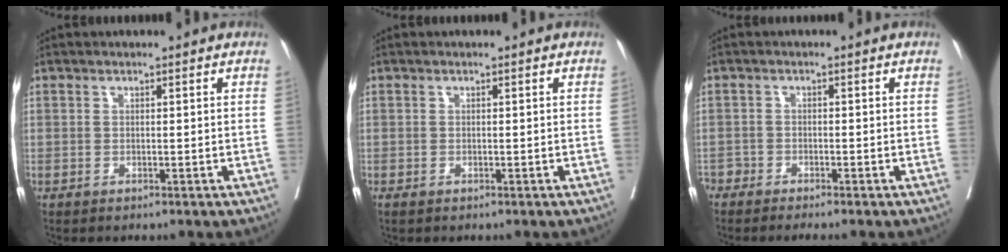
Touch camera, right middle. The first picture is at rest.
{"total": 0.0}
{"total": 3.0, "force": [-2.9, 0.4, 0.8], "torque": [-0.003, -0.006, -0.050]}